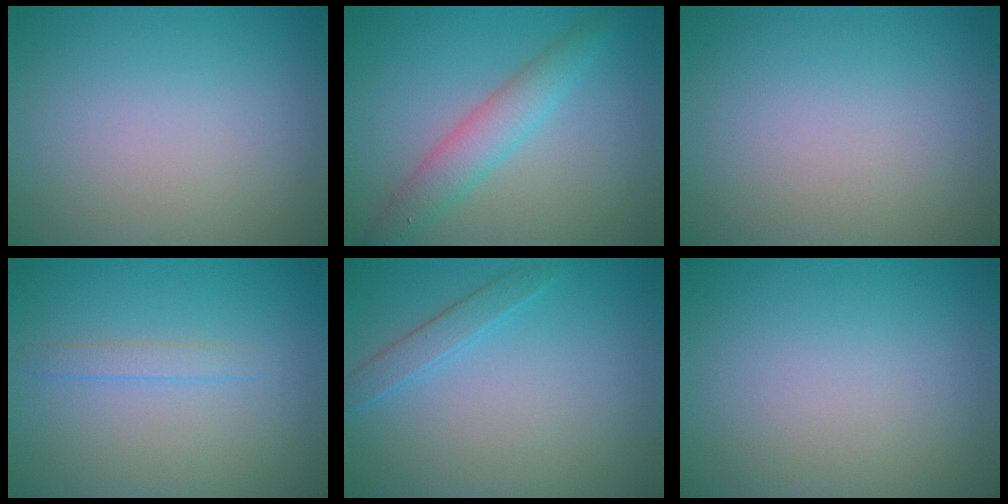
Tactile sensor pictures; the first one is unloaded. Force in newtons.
{"total": 3.3, "press": 3.3, "slide": 0.0}
{"total": 0.0}
{"total": 1.1, "press": 1.1, "slide": 0.0}
{"total": 1.6, "press": 1.6, "slide": 0.1}
{"total": 0.0}